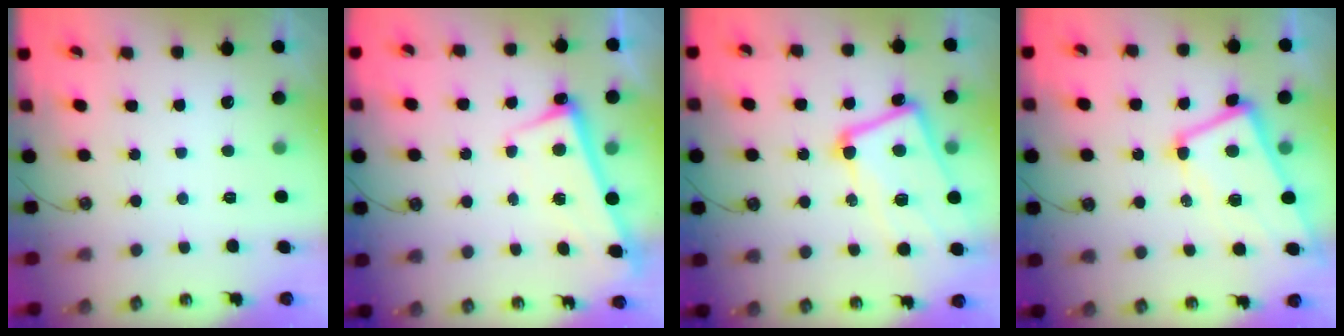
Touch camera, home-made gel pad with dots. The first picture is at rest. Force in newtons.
{"total": 2.6, "press": 2.5, "slide": 0.9}
{"total": 10.2, "press": 10.1, "slide": 1.5}
{"total": 2.9, "press": 2.8, "slide": 0.9}